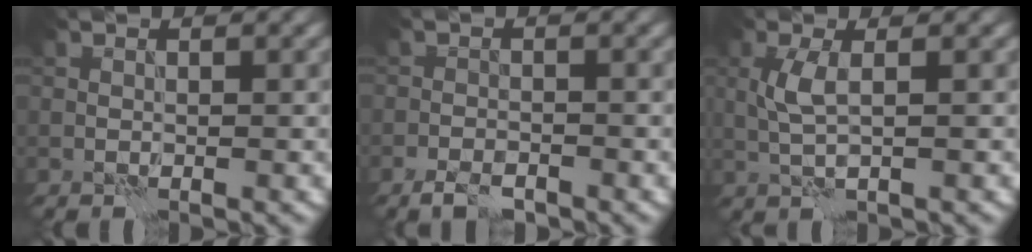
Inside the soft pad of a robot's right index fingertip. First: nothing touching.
{"total": 2.7, "force": [-2.0, 1.1, 1.4], "torque": [-0.024, 0.000, -0.040]}
{"total": 2.4, "force": [0.4, 0.6, 2.3], "torque": [-0.055, 0.002, 0.008]}